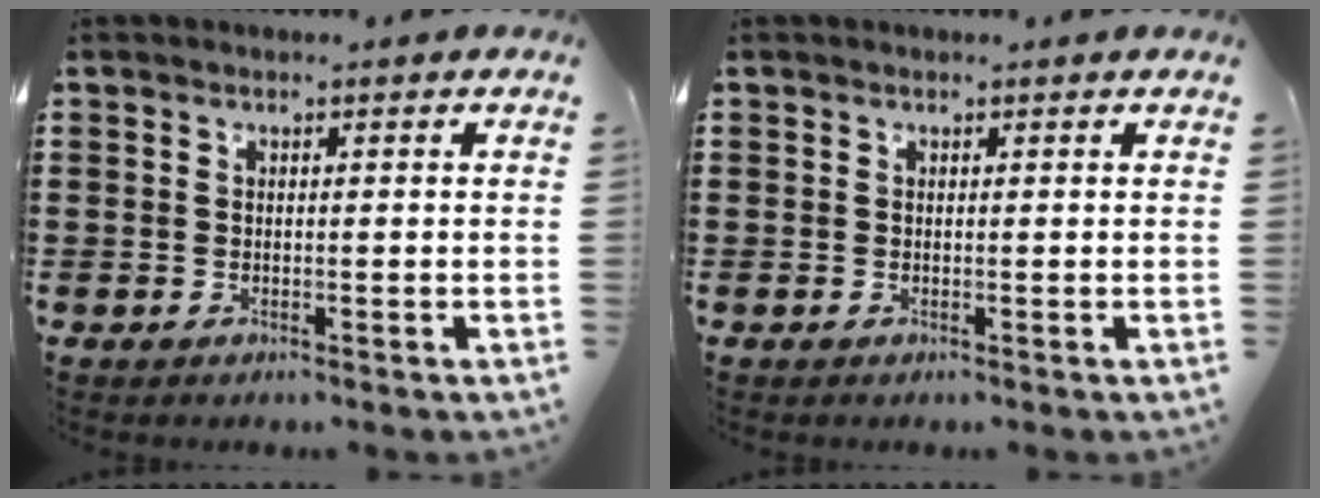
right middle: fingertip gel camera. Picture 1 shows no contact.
{"total": 0.0}